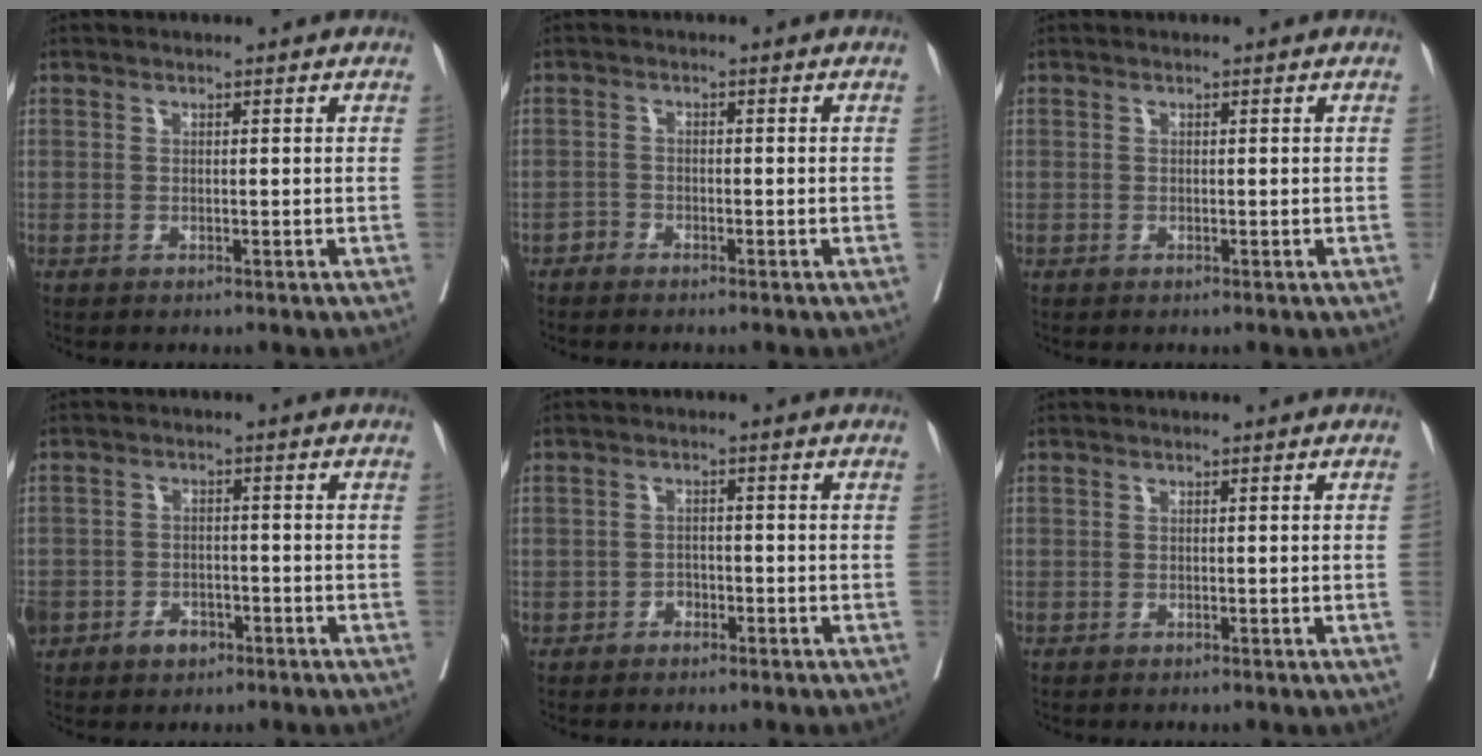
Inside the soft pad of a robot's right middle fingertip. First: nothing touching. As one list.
[{"total": 1.0, "force": [-0.9, 0.2, -0.1], "torque": [0.009, 0.002, -0.021]}, {"total": 0.0}, {"total": 10.1, "force": [-4.1, 8.2, 4.2], "torque": [-0.124, 0.013, -0.059]}, {"total": 1.9, "force": [-1.0, 1.5, 0.4], "torque": [-0.006, 0.007, -0.017]}, {"total": 0.5, "force": [0.0, -0.2, 0.5], "torque": [-0.002, 0.001, 0.001]}]